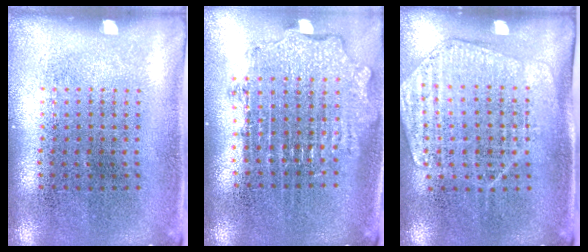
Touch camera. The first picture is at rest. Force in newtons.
{"total": 1.9, "press": 1.4, "slide": 1.2}
{"total": 1.5, "press": 1.4, "slide": 0.3}